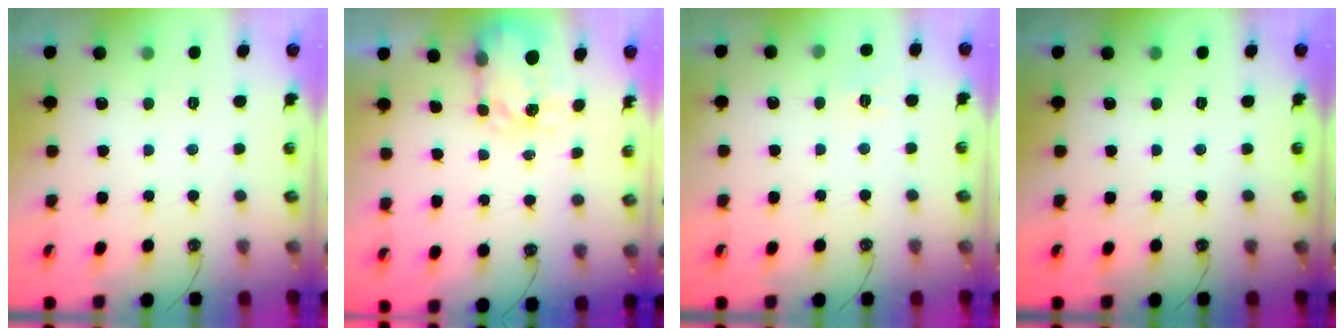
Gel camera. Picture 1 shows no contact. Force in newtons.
{"total": 3.7, "press": 3.7, "slide": 0.5}
{"total": 5.7, "press": 5.7, "slide": 0.6}
{"total": 0.0}